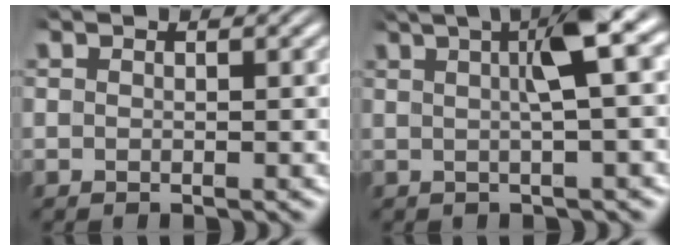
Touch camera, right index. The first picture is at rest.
{"total": 6.9, "force": [2.9, 1.4, 6.1], "torque": [-0.076, 0.033, 0.030]}